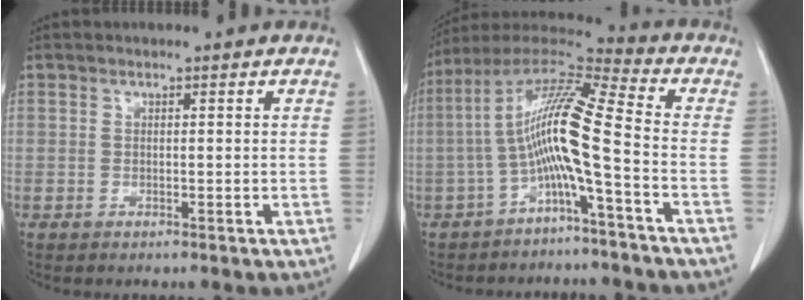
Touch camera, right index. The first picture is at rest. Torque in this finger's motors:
{"motor_torque": [1.95, -0.19, 0.43, 0.14]}